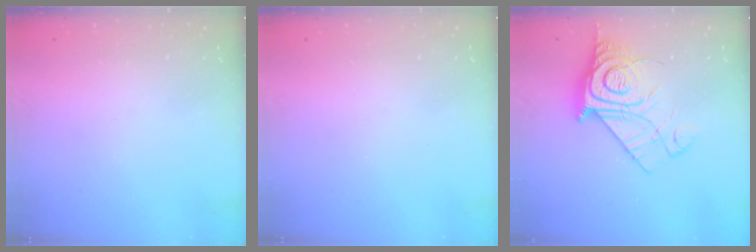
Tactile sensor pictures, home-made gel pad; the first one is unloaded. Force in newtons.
{"total": 0.0}
{"total": 16.1, "press": 16.1, "slide": 1.1}